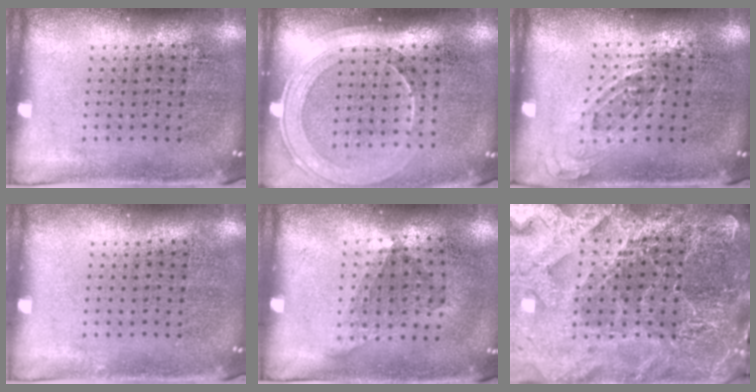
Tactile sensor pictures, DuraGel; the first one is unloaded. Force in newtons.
{"total": 1.8, "press": 1.6, "slide": 0.8}
{"total": 0.8, "press": 0.7, "slide": 0.4}
{"total": 0.0}
{"total": 1.2, "press": 0.8, "slide": 0.8}
{"total": 4.7, "press": 4.4, "slide": 1.6}